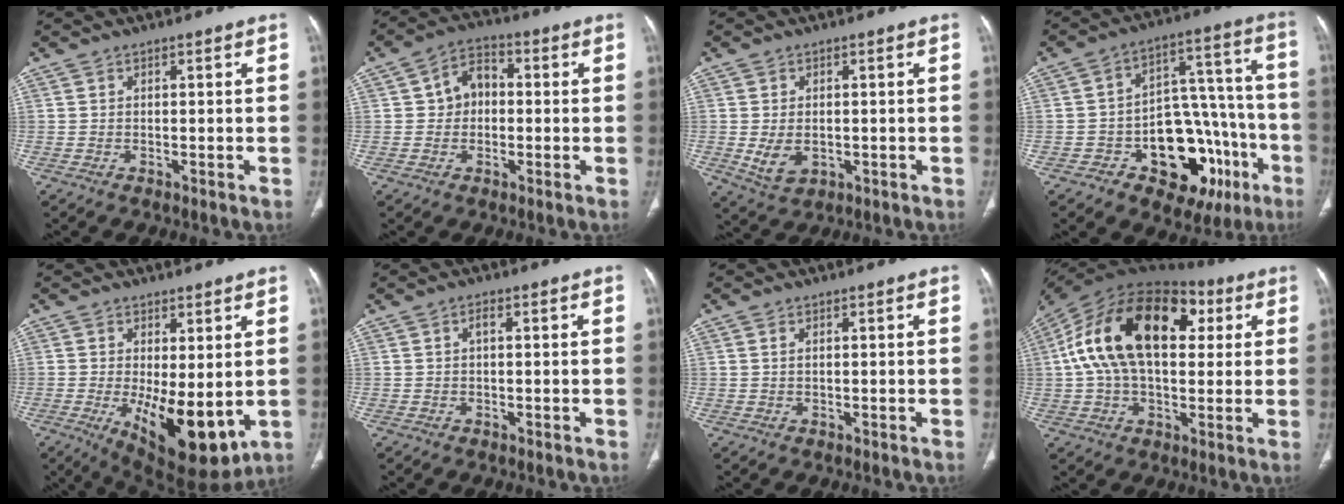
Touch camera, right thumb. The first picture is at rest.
{"total": 6.5, "force": [0.4, 5.0, 4.1], "torque": [-0.046, 0.019, -0.003]}
{"total": 5.0, "force": [-0.6, 3.5, 3.6], "torque": [-0.062, -0.005, 0.003]}
{"total": 21.9, "force": [-8.7, 13.2, 15.2], "torque": [-0.157, 0.075, -0.109]}
{"total": 12.9, "force": [-1.7, 5.3, 11.6], "torque": [-0.172, -0.030, -0.007]}
{"total": 1.3, "force": [0.3, 0.5, 1.1], "torque": [-0.024, 0.003, 0.003]}
{"total": 0.7, "force": [0.3, 0.3, 0.6], "torque": [-0.015, 0.004, 0.007]}
{"total": 24.9, "force": [6.2, 14.3, 19.4], "torque": [-0.345, 0.041, 0.095]}